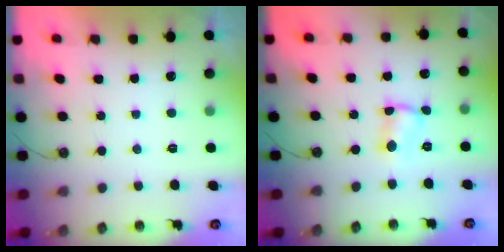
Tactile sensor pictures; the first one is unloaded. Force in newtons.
{"total": 2.2, "press": 2.2, "slide": 0.1}